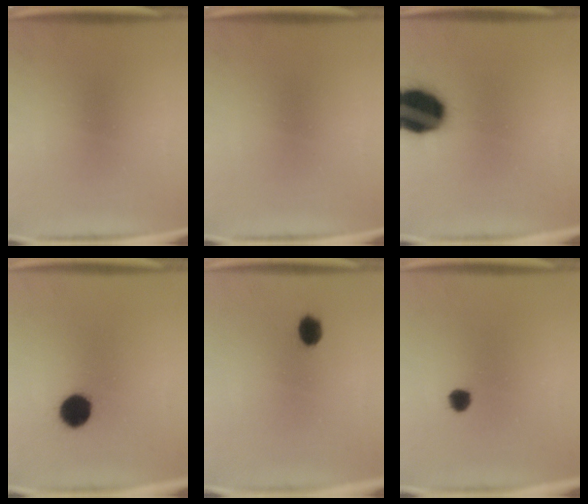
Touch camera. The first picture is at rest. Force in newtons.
{"total": 0.0}
{"total": 18.6}
{"total": 7.0}
{"total": 3.9}
{"total": 2.4}